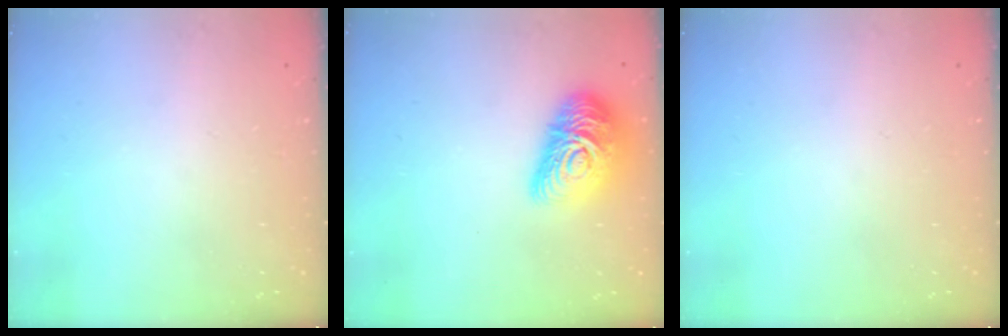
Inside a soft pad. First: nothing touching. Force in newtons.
{"total": 16.1, "press": 16.0, "slide": 1.0}
{"total": 0.0}